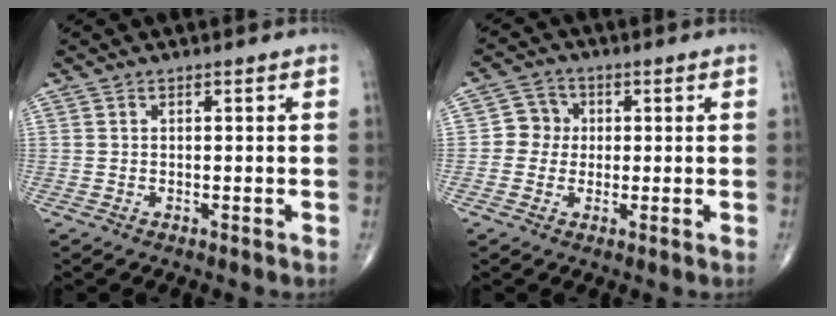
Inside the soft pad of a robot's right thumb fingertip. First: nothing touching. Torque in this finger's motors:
{"motor_torque": [-0.04, -0.02, 0.12, -0.05, 0.00]}